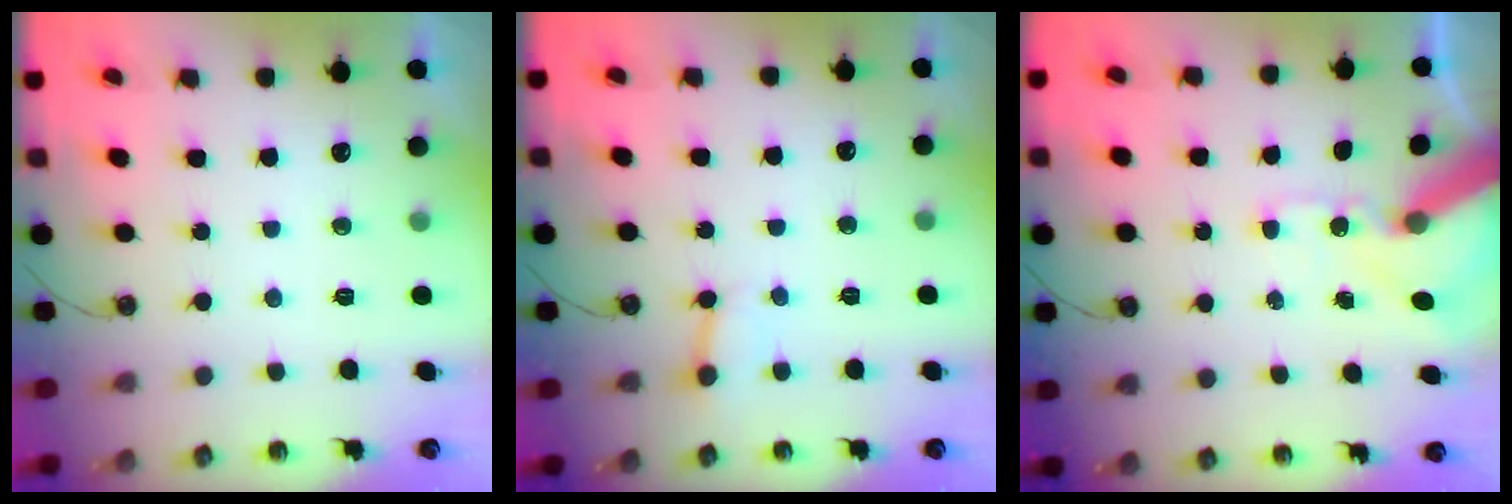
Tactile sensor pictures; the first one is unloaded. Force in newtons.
{"total": 2.4, "press": 2.4, "slide": 0.1}
{"total": 13.7, "press": 13.6, "slide": 2.0}